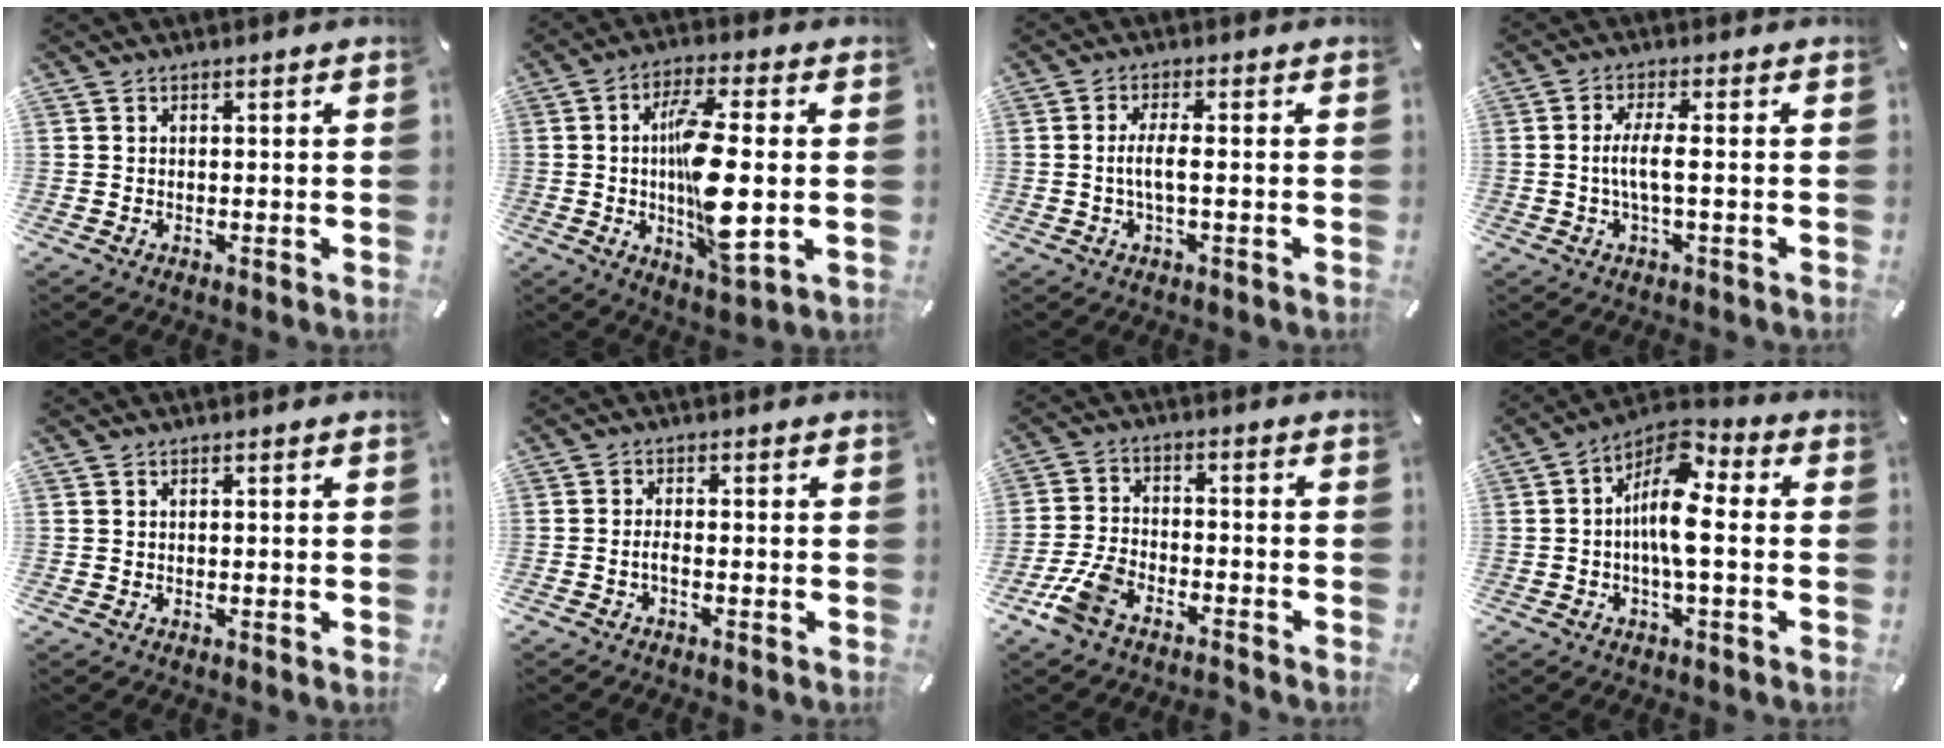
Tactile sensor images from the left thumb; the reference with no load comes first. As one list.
[{"total": 14.8, "force": [-0.3, 4.4, 14.1], "torque": [-0.264, -0.018, -0.013]}, {"total": 4.4, "force": [-0.5, 0.8, 4.4], "torque": [-0.087, -0.002, -0.014]}, {"total": 5.4, "force": [-0.4, 0.8, 5.3], "torque": [-0.105, -0.004, -0.013]}, {"total": 0.0}, {"total": 1.8, "force": [-1.0, 0.5, 1.4], "torque": [-0.034, -0.001, -0.021]}, {"total": 8.2, "force": [-5.5, 3.9, 4.7], "torque": [-0.109, 0.014, -0.106]}, {"total": 11.2, "force": [-0.2, 4.2, 10.4], "torque": [-0.194, -0.009, -0.004]}]